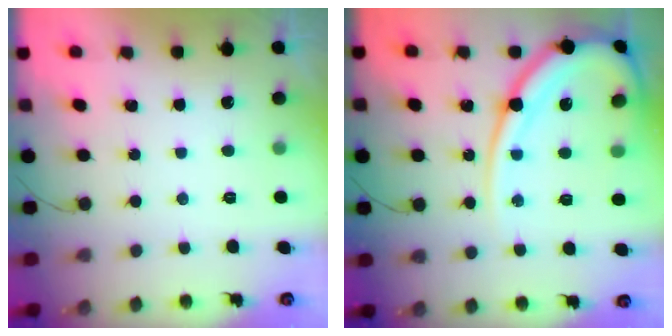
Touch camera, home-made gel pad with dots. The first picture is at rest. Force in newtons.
{"total": 16.3, "press": 16.2, "slide": 1.5}